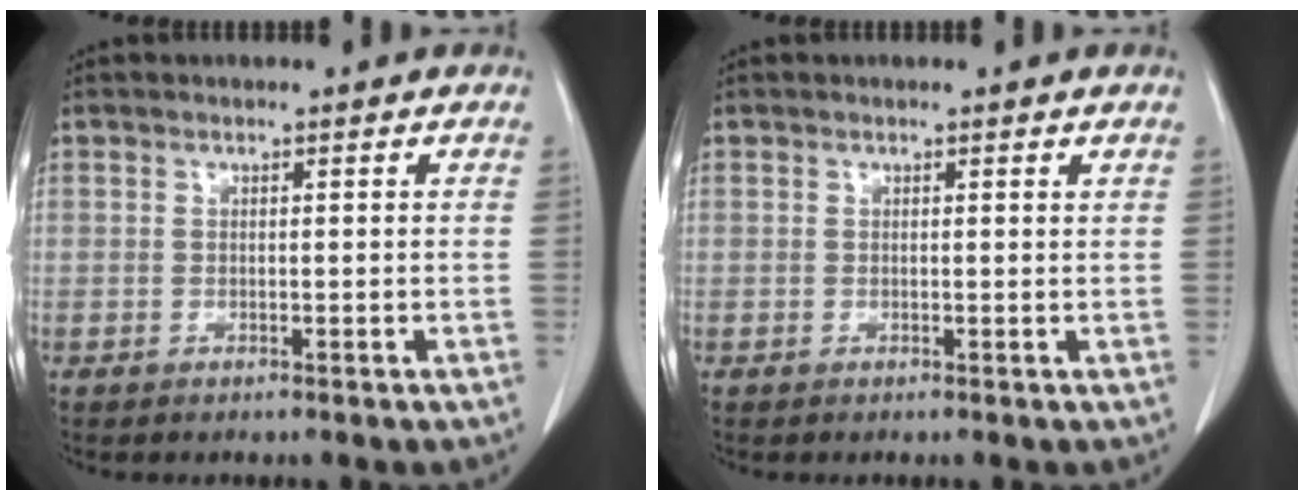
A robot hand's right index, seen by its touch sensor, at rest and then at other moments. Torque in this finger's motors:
{"motor_torque": [-0.17, 0.05, -0.02, -0.01]}